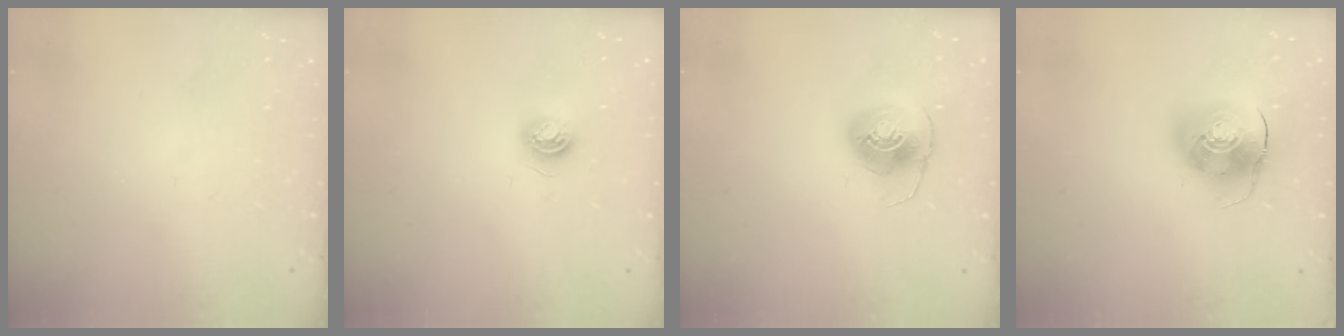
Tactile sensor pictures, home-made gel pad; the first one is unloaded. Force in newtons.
{"total": 4.5, "press": 4.5, "slide": 0.6}
{"total": 7.9, "press": 7.9, "slide": 0.3}
{"total": 10.1, "press": 10.0, "slide": 1.6}